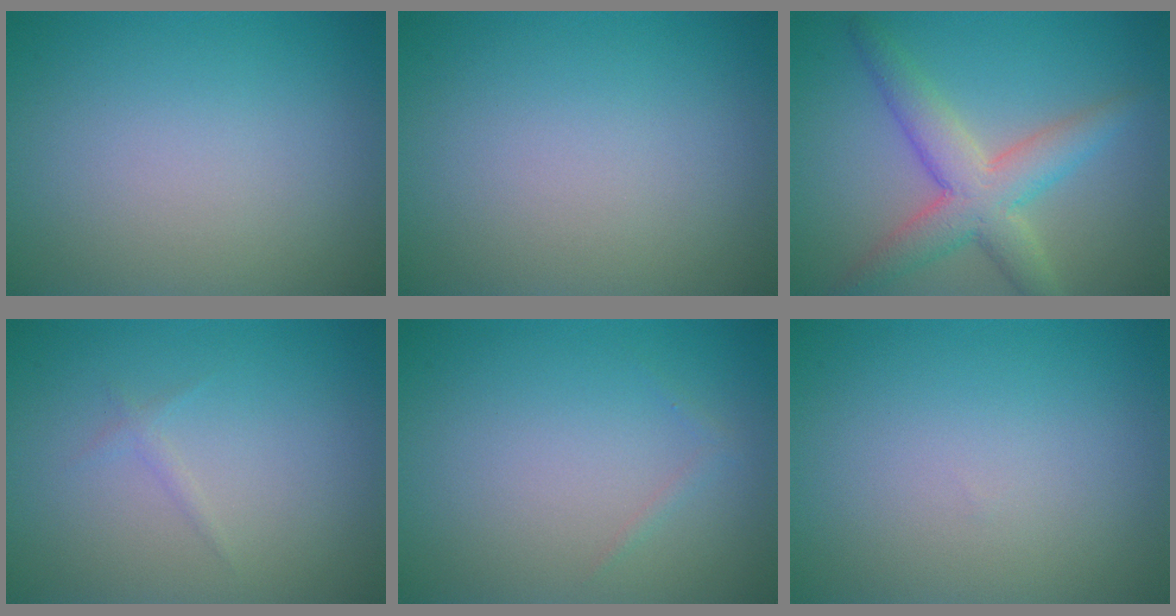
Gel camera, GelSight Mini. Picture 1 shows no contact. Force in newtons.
{"total": 0.0}
{"total": 4.2, "press": 4.2, "slide": 0.4}
{"total": 1.2, "press": 1.2, "slide": 0.2}
{"total": 0.5, "press": 0.5, "slide": 0.0}
{"total": 0.0}